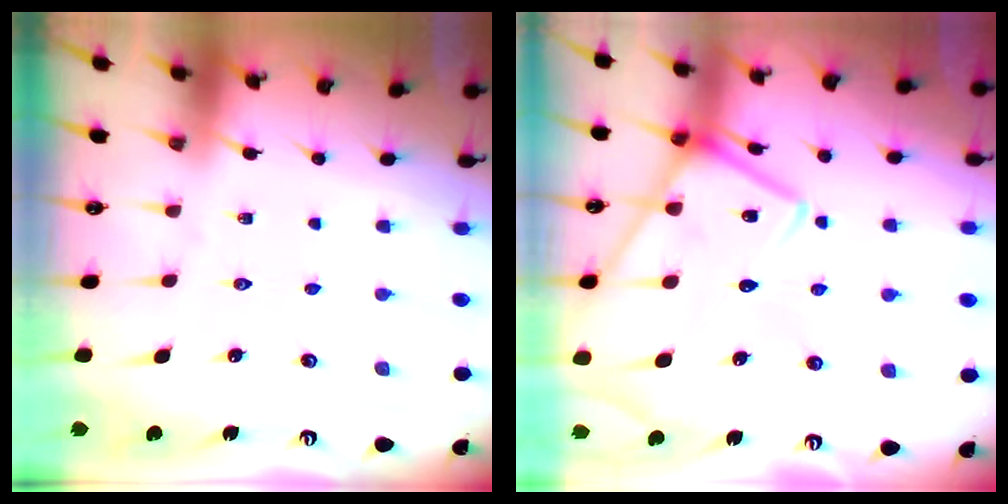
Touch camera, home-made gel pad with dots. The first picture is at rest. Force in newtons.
{"total": 17.0, "press": 17.0, "slide": 1.4}